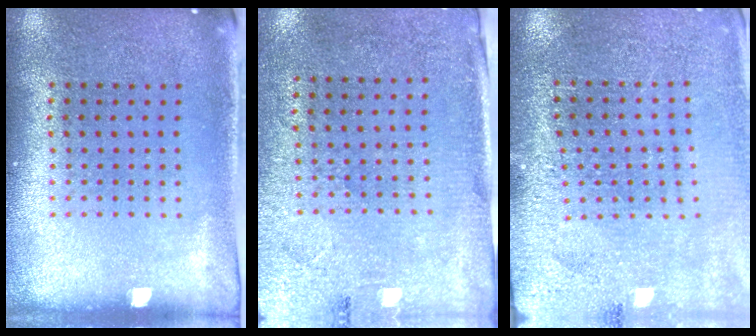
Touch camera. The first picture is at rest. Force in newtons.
{"total": 2.7, "press": 2.4, "slide": 1.3}
{"total": 2.9, "press": 2.9, "slide": 0.2}